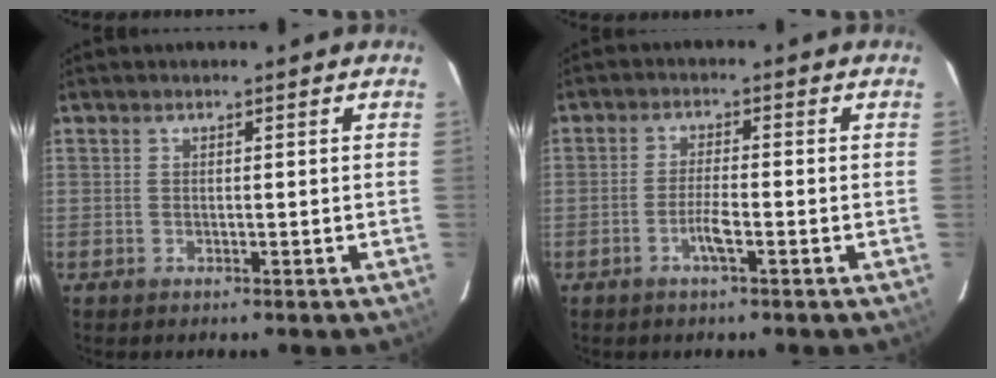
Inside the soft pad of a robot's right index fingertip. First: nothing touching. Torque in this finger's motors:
{"motor_torque": [-0.06, -0.10, -0.04, 0.01]}